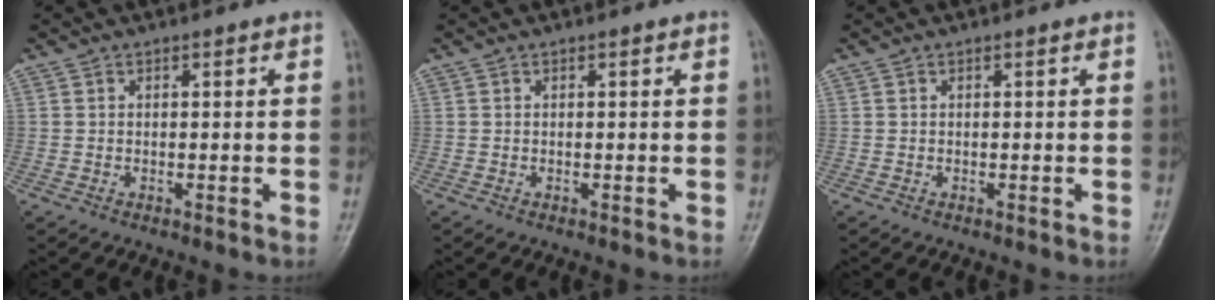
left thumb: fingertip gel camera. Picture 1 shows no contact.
{"total": 0.0}
{"total": 0.0}